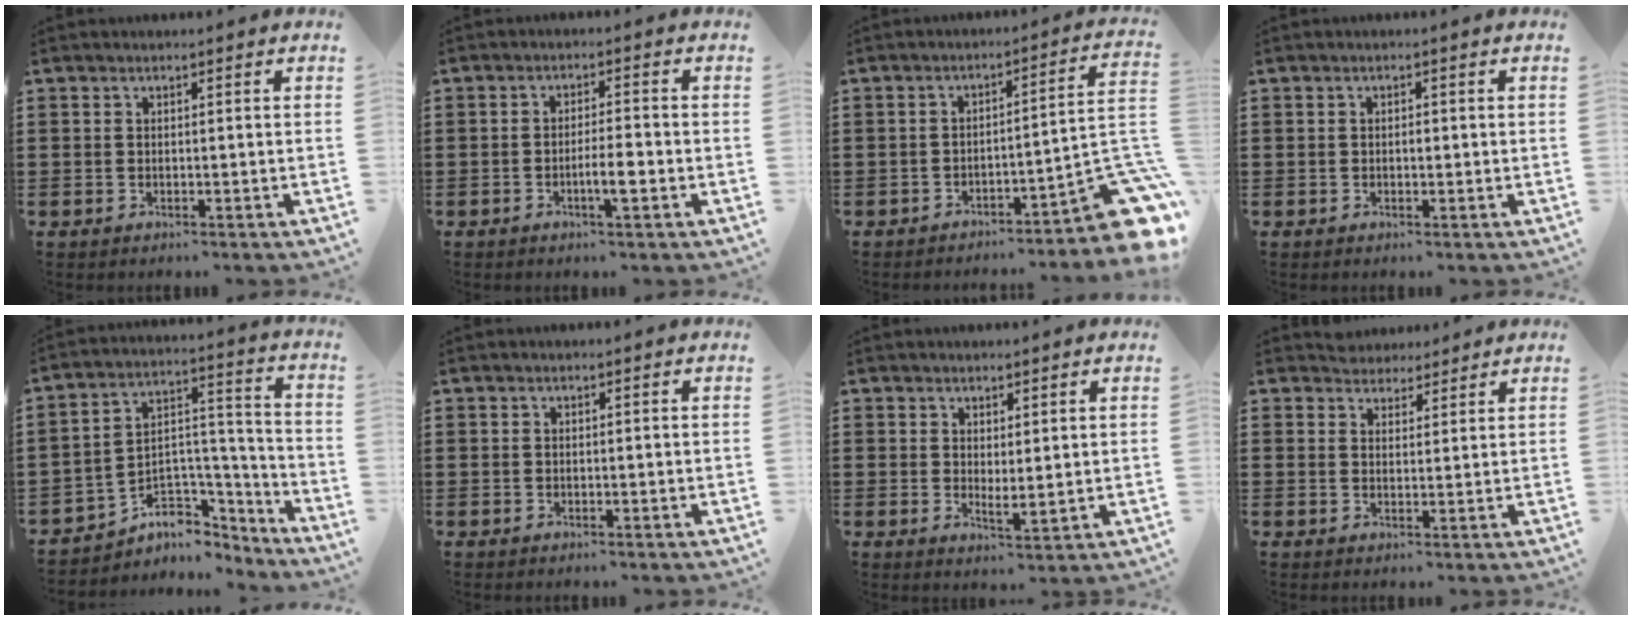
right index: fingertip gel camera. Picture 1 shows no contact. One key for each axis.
{"total": 3.7, "fx": -1.4, "fy": 0.5, "fz": 3.4, "tx": -0.057, "ty": 0.000, "tz": -0.026}
{"total": 8.1, "fx": -5.4, "fy": 1.8, "fz": 5.8, "tx": -0.060, "ty": -0.003, "tz": -0.102}
{"total": 0.8, "fx": -0.1, "fy": 0.4, "fz": 0.7, "tx": -0.015, "ty": -0.001, "tz": -0.001}
{"total": 4.9, "fx": -2.9, "fy": 3.8, "fz": 0.7, "tx": -0.025, "ty": -0.006, "tz": -0.055}
{"total": 0.0}
{"total": 1.6, "fx": 1.4, "fy": 0.3, "fz": 0.6, "tx": -0.014, "ty": 0.001, "tz": 0.028}
{"total": 3.0, "fx": 2.6, "fy": 1.4, "fz": -0.4, "tx": -0.003, "ty": 0.005, "tz": 0.051}